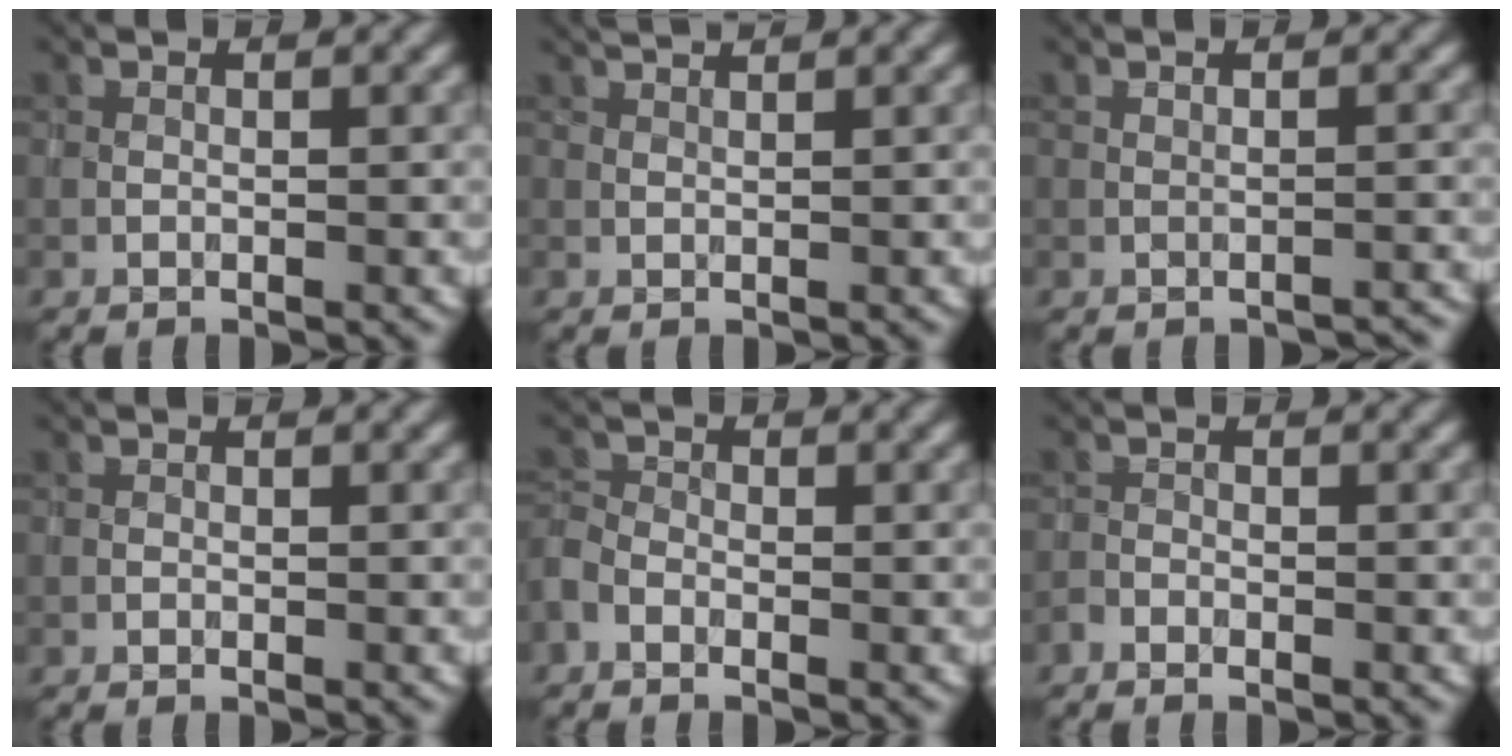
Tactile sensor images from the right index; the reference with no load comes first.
{"total": 1.1, "force": [1.1, 0.0, 0.4], "torque": [-0.014, -0.002, 0.010]}
{"total": 1.3, "force": [-1.3, 0.2, 0.1], "torque": [0.006, 0.006, -0.018]}
{"total": 0.0}
{"total": 2.3, "force": [-1.5, 1.3, 1.2], "torque": [-0.030, 0.001, -0.036]}
{"total": 1.1, "force": [-0.9, 0.2, 0.5], "torque": [-0.017, 0.005, -0.023]}